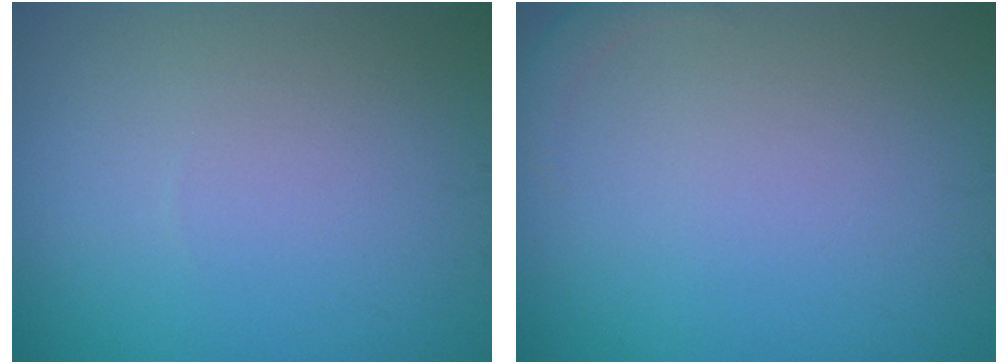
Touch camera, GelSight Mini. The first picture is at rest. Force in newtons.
{"total": 1.0, "press": 1.0, "slide": 0.2}